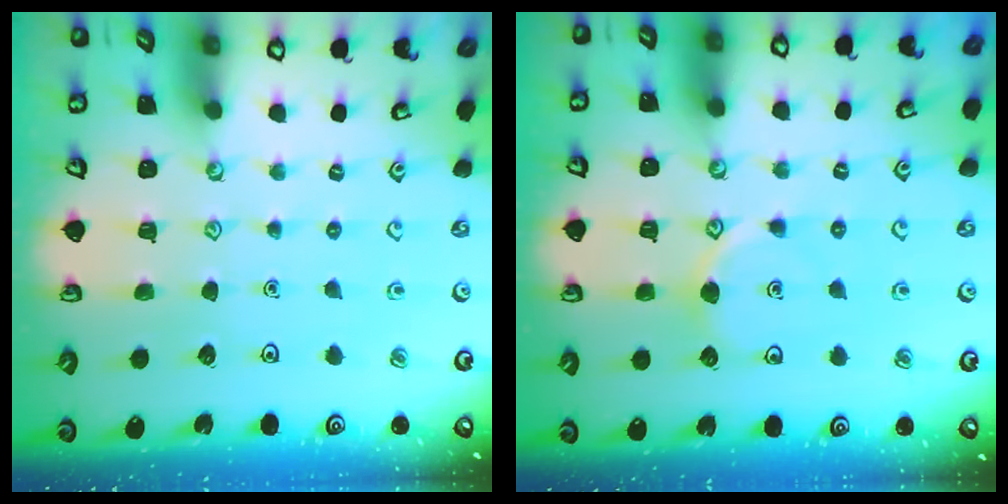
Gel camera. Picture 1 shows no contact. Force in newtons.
{"total": 5.1, "press": 5.1, "slide": 0.8}